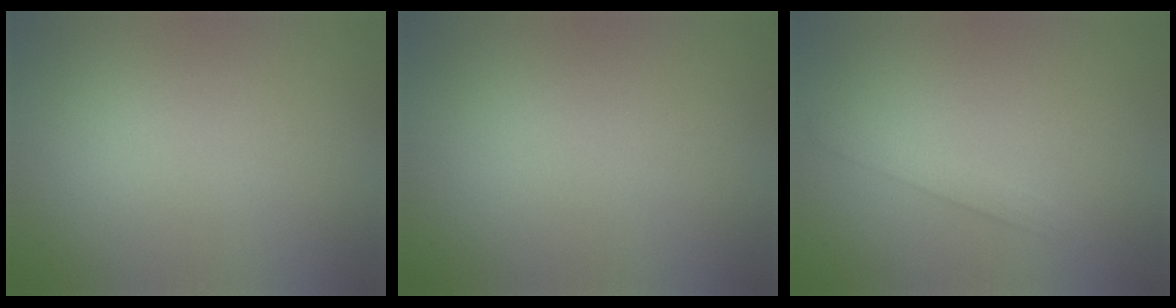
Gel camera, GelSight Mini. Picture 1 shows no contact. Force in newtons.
{"total": 0.0}
{"total": 1.3, "press": 1.3, "slide": 0.1}